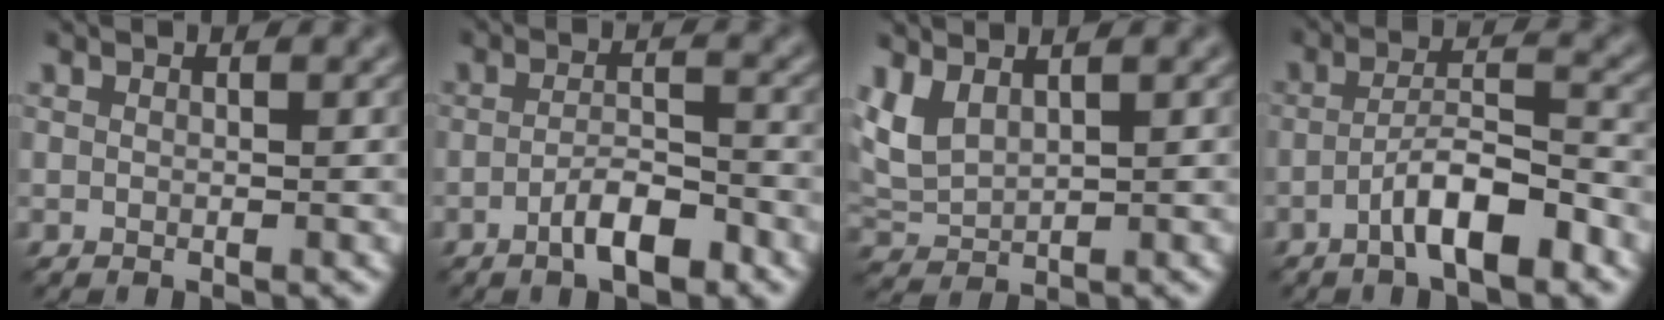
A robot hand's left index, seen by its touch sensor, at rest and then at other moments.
{"total": 3.6, "force": [-2.0, 1.1, 2.8], "torque": [-0.051, 0.005, -0.036]}
{"total": 3.2, "force": [1.7, 1.6, 2.1], "torque": [-0.058, 0.006, 0.040]}
{"total": 5.3, "force": [-2.8, 1.3, 4.3], "torque": [-0.071, 0.012, -0.051]}